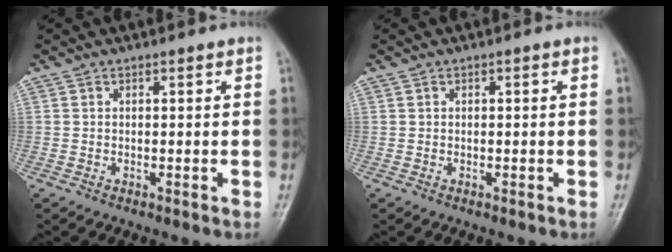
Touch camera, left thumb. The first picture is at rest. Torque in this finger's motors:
{"motor_torque": [0.00, 0.00, 0.00, 0.00, 0.00]}